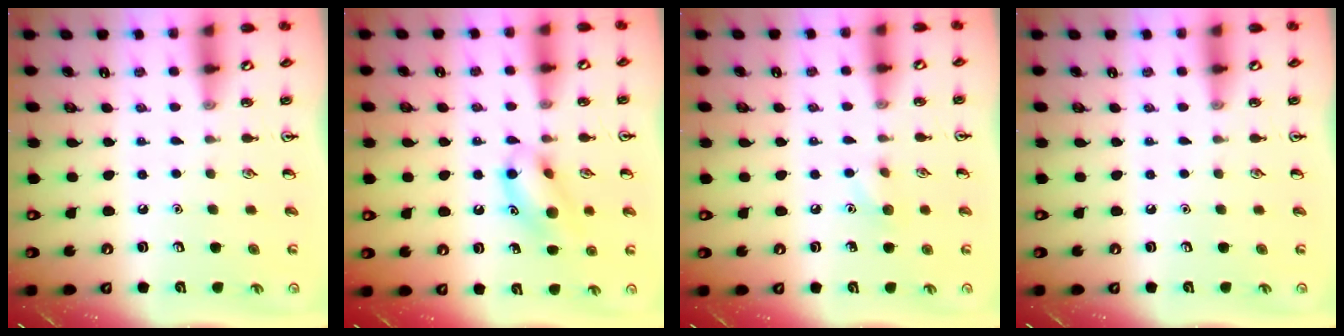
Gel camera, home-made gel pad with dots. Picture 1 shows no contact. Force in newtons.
{"total": 12.2, "press": 12.0, "slide": 2.2}
{"total": 5.9, "press": 5.6, "slide": 1.8}
{"total": 0.0}